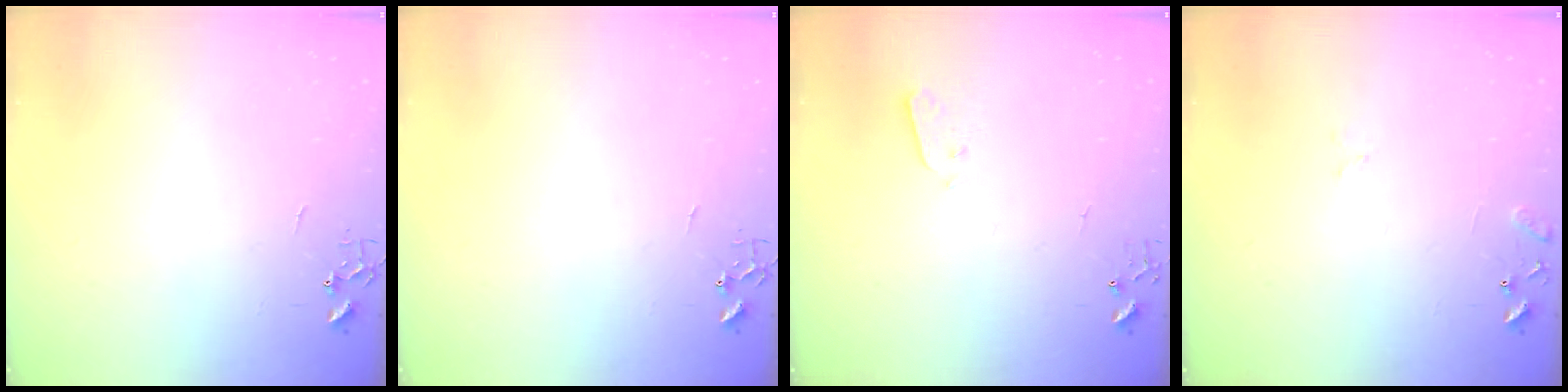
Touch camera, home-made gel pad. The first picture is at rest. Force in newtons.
{"total": 0.0}
{"total": 3.5, "press": 3.5, "slide": 0.2}
{"total": 9.5, "press": 9.5, "slide": 0.9}